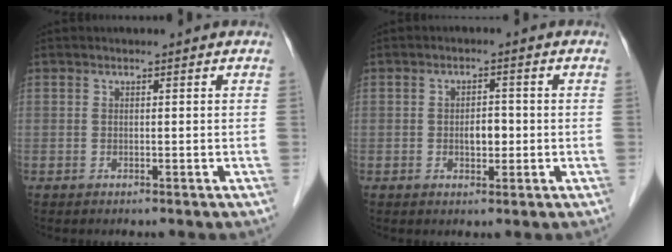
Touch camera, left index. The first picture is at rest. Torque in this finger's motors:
{"motor_torque": [0.04, 0.02, 0.02, 0.01]}